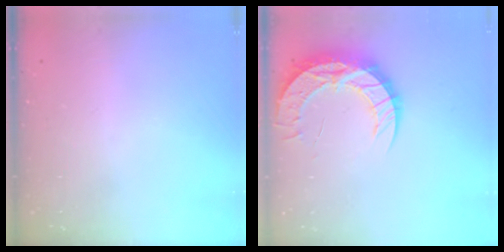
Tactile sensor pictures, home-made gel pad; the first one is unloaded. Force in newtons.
{"total": 13.4, "press": 13.4, "slide": 1.0}